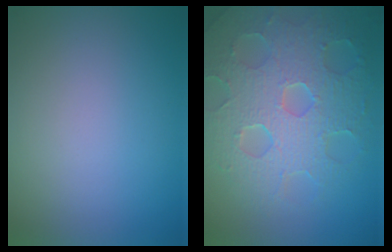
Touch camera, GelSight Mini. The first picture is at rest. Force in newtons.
{"total": 8.7, "press": 6.0, "slide": 6.2}